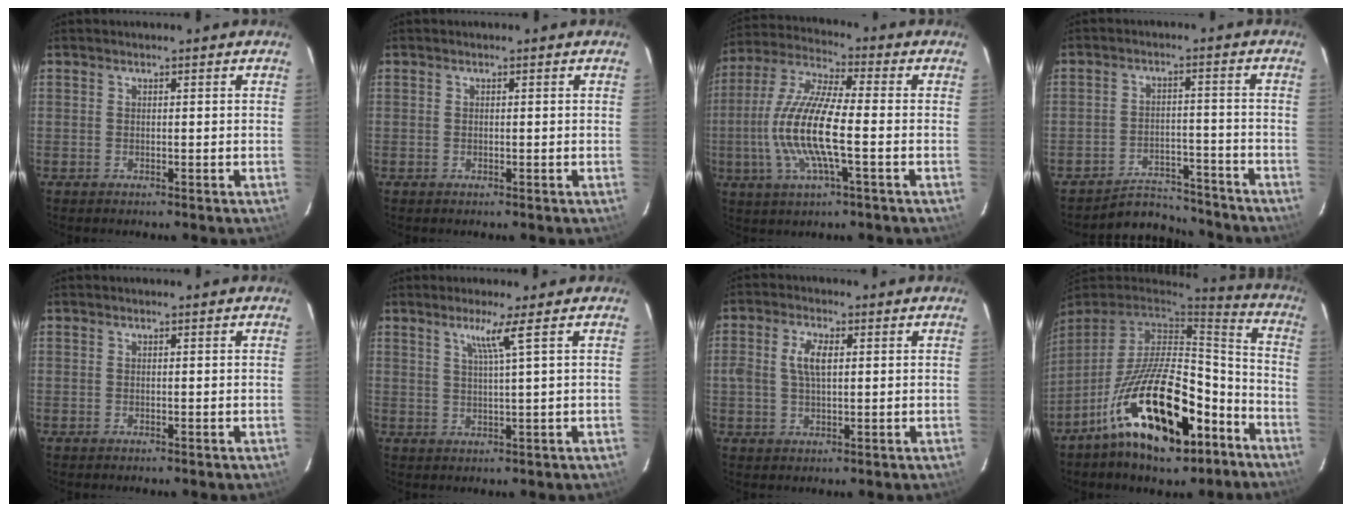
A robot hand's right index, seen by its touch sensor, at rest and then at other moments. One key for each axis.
{"total": 0.0}
{"total": 14.4, "fx": -2.6, "fy": 2.7, "fz": 13.9, "tx": -0.284, "ty": -0.004, "tz": -0.055}
{"total": 9.3, "fx": -8.9, "fy": 2.8, "fz": 0.4, "tx": -0.022, "ty": 0.027, "tz": -0.125}
{"total": 0.0}
{"total": 3.6, "fx": 1.9, "fy": -1.2, "fz": 2.9, "tx": -0.050, "ty": -0.008, "tz": 0.035}
{"total": 4.9, "fx": 0.8, "fy": 2.4, "fz": 4.2, "tx": -0.082, "ty": 0.008, "tz": 0.017}
{"total": 22.9, "fx": -12.8, "fy": 9.5, "fz": 16.4, "tx": -0.289, "ty": 0.000, "tz": -0.199}